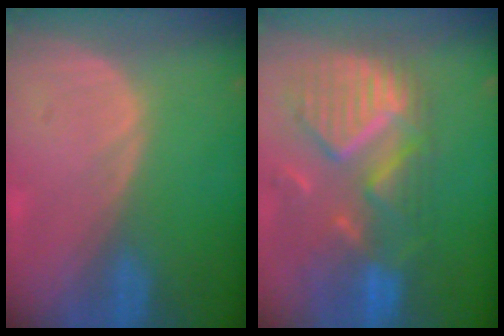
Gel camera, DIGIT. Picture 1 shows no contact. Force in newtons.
{"total": 11.7, "press": 10.3, "slide": 5.6}